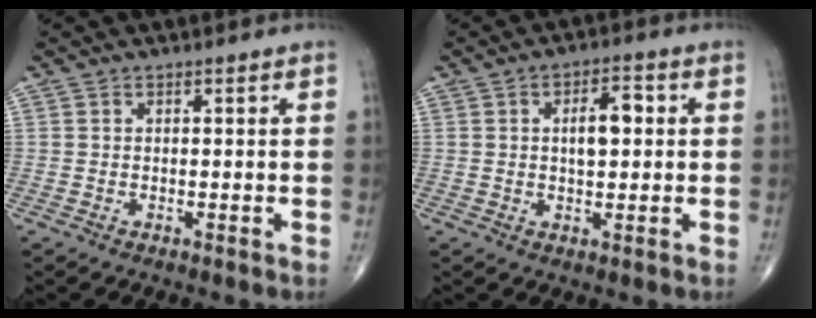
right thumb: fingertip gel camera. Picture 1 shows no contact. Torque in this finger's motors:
{"motor_torque": [0.53, 0.78, -0.10, -0.05, -0.01]}